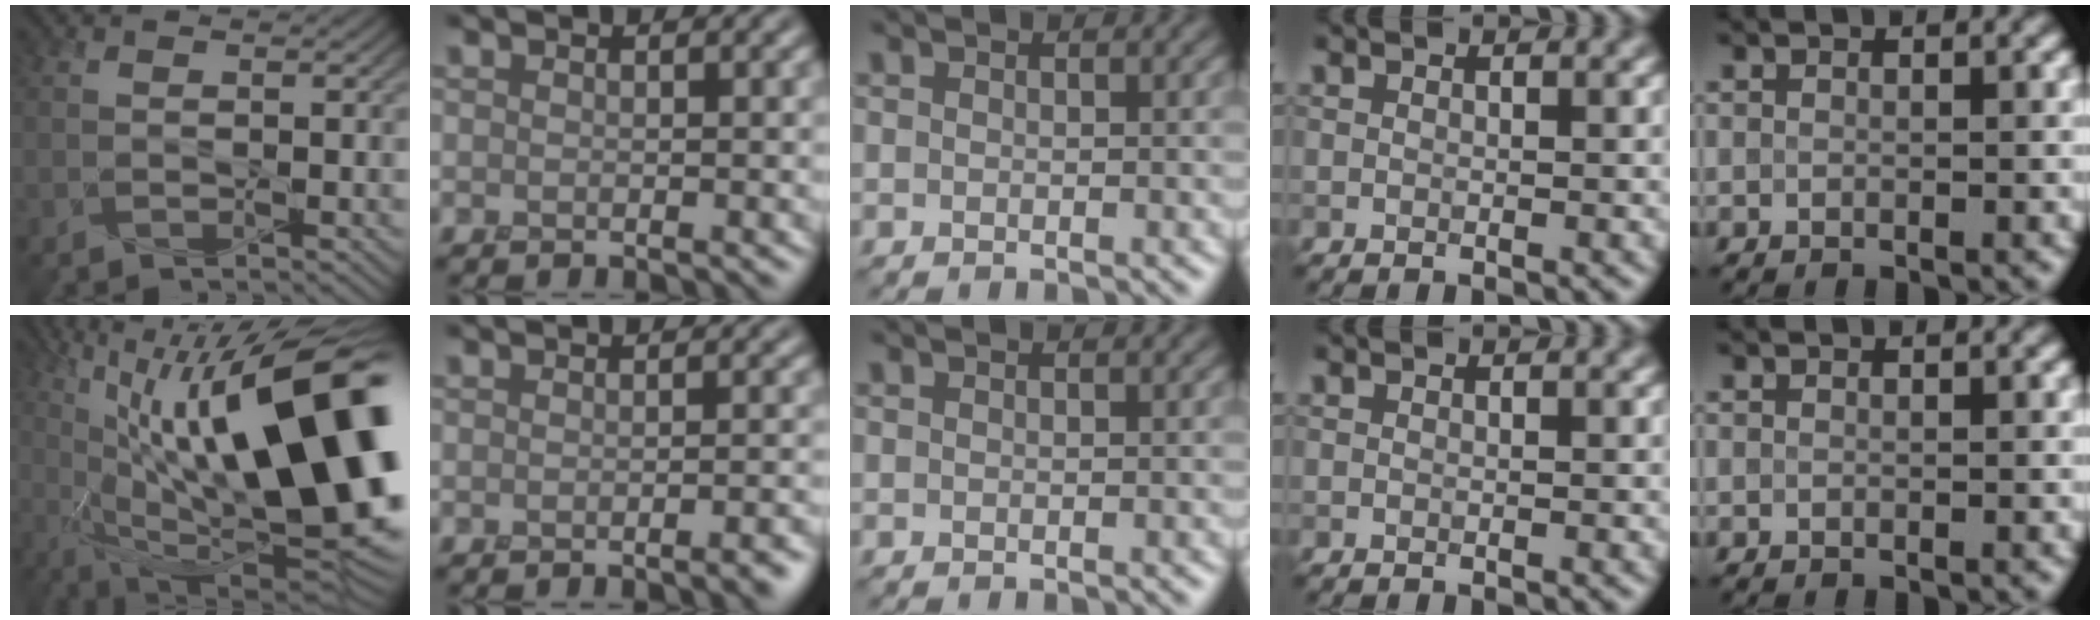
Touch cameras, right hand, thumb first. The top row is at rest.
{"thumb": {"total": 23.6, "force": [4.7, 8.4, 21.5], "torque": [-0.351, 0.039, 0.072]}, "index": {"total": 2.0, "force": [-1.6, 0.3, 1.3], "torque": [-0.018, -0.003, -0.019]}}